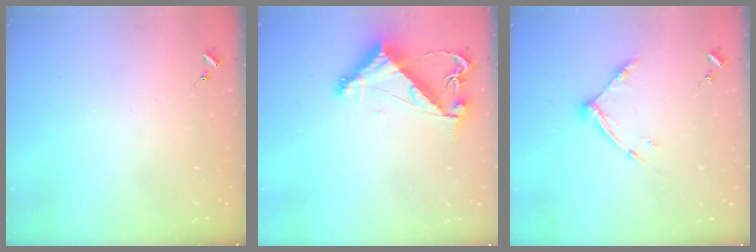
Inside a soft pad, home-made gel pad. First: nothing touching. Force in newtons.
{"total": 8.0, "press": 8.0, "slide": 0.7}
{"total": 9.3, "press": 9.3, "slide": 0.4}